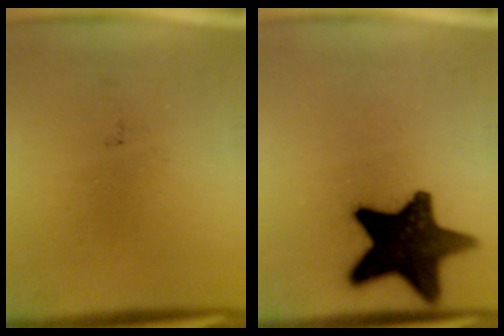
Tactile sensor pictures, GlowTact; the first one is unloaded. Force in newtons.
{"total": 16.5}